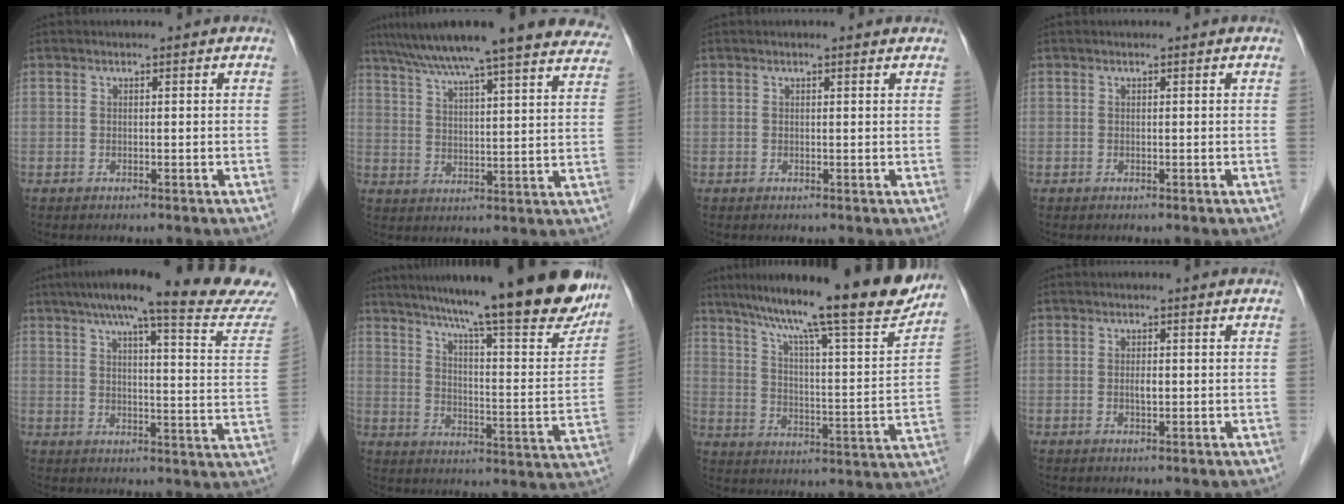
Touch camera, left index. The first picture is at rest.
{"total": 26.8, "force": [23.0, 2.2, 13.5], "torque": [-0.210, -0.012, 0.294]}
{"total": 1.0, "force": [0.9, 0.1, 0.5], "torque": [-0.011, 0.006, 0.010]}
{"total": 0.0}
{"total": 22.9, "force": [20.4, 0.0, 10.5], "torque": [-0.150, -0.044, 0.246]}
{"total": 25.3, "force": [21.4, 1.9, 13.4], "torque": [-0.203, -0.054, 0.283]}
{"total": 21.3, "force": [17.7, 1.0, 11.8], "torque": [-0.189, -0.015, 0.254]}
{"total": 1.1, "force": [-0.1, 0.4, 1.1], "torque": [-0.020, -0.002, -0.002]}